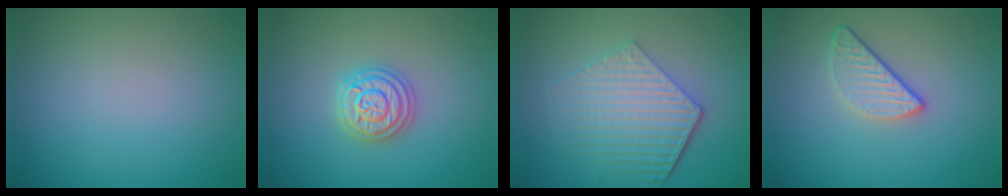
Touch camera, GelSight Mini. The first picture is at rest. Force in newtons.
{"total": 3.7, "press": 3.6, "slide": 0.5}
{"total": 5.9, "press": 4.4, "slide": 4.0}
{"total": 2.7, "press": 2.3, "slide": 1.3}